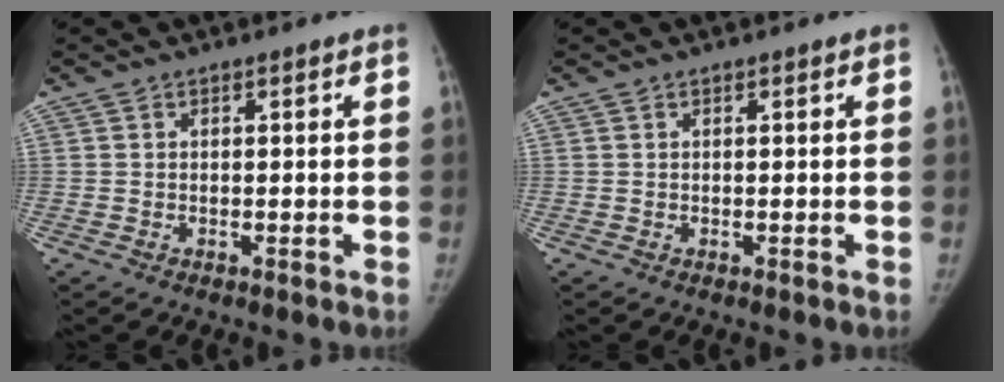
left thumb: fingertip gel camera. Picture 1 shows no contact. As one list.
[{"total": 0.0}]